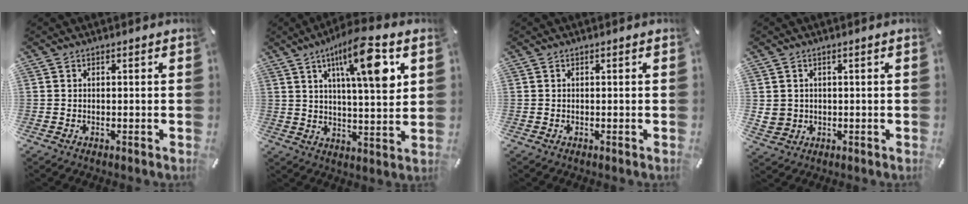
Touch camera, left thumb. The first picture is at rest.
{"total": 15.1, "force": [7.0, 3.8, 12.9], "torque": [-0.199, -0.022, 0.104]}
{"total": 0.0}
{"total": 3.7, "force": [0.6, 3.5, 0.7], "torque": [-0.027, 0.003, 0.011]}